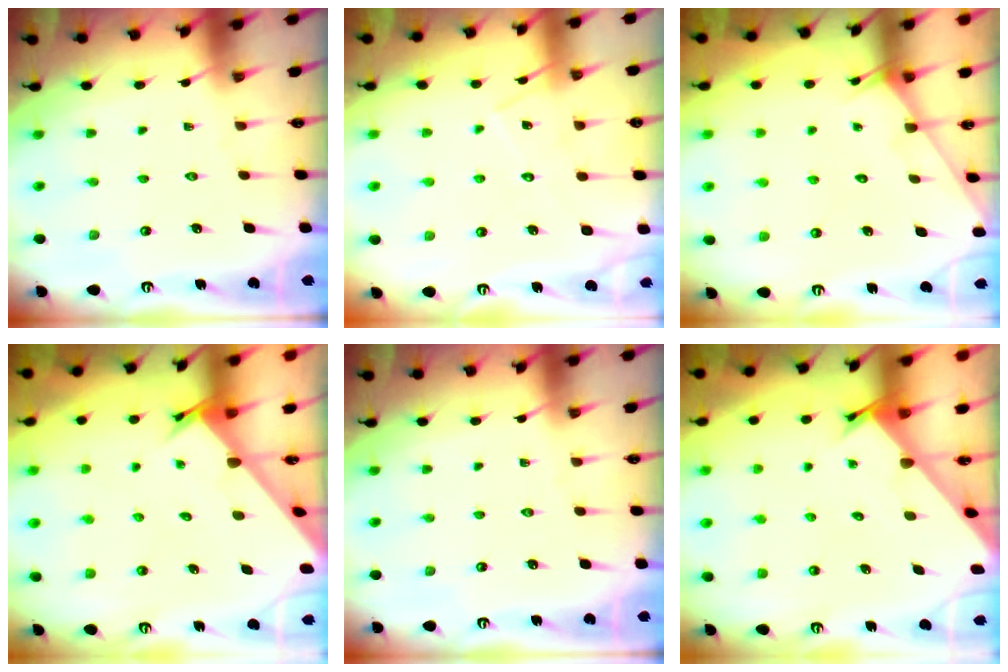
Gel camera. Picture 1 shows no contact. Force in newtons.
{"total": 9.8, "press": 9.8, "slide": 0.7}
{"total": 3.7, "press": 3.7, "slide": 0.3}
{"total": 2.7, "press": 2.7, "slide": 0.3}
{"total": 0.0}
{"total": 2.1, "press": 2.1, "slide": 0.2}